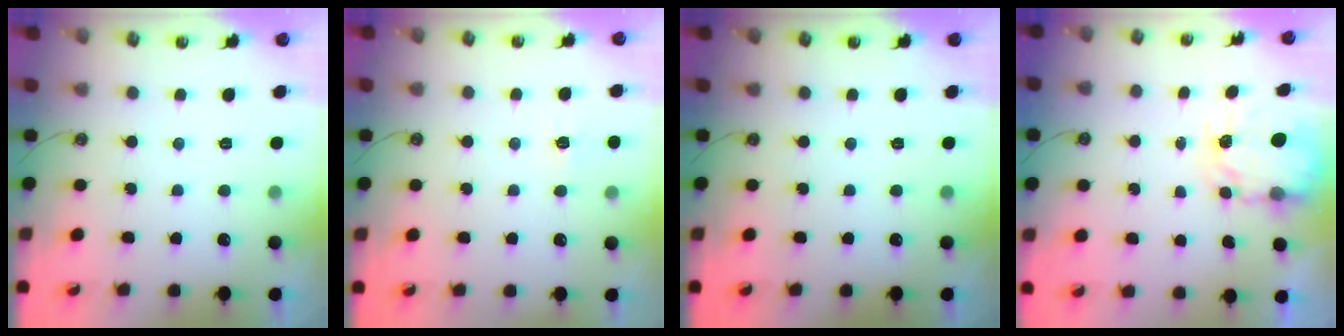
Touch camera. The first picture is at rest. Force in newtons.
{"total": 5.6, "press": 5.6, "slide": 0.6}
{"total": 0.0}
{"total": 4.0, "press": 4.0, "slide": 0.1}